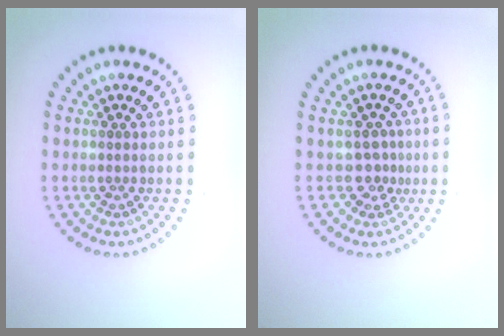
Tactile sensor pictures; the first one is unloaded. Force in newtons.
{"total": 2.1, "press": 1.4, "slide": 1.6}